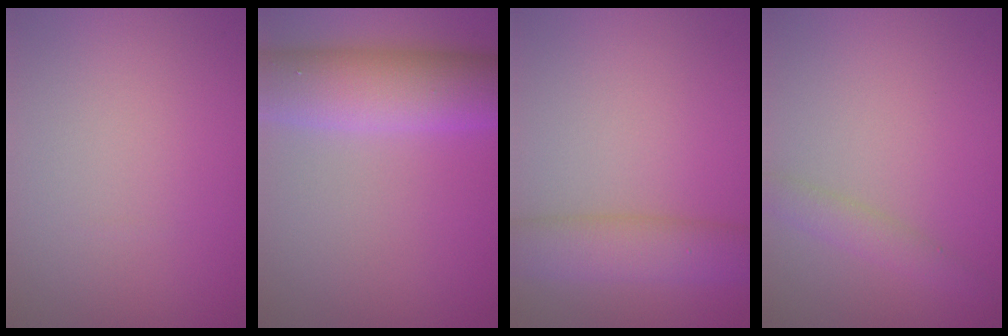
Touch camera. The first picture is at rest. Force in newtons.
{"total": 8.4, "press": 8.4, "slide": 0.2}
{"total": 4.6, "press": 4.6, "slide": 0.1}
{"total": 1.7, "press": 1.7, "slide": 0.1}